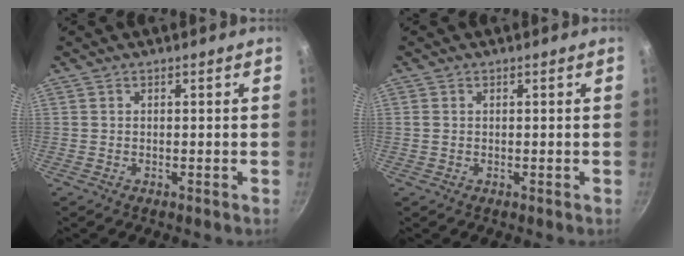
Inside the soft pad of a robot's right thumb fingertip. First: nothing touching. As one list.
[{"total": 1.1, "force": [0.1, 0.9, 0.6], "torque": [-0.012, 0.003, 0.002]}]